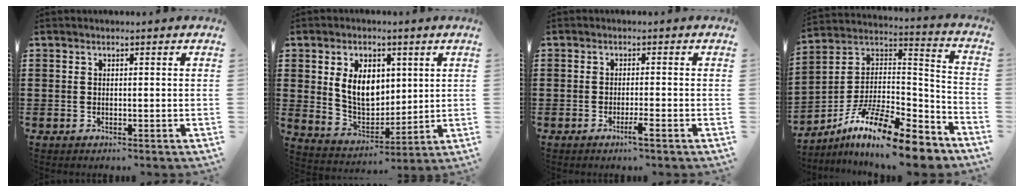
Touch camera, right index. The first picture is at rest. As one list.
[{"total": 8.4, "force": [2.1, 5.8, 5.7], "torque": [-0.119, 0.010, 0.035]}, {"total": 2.5, "force": [-1.5, -0.1, 2.0], "torque": [-0.039, -0.006, -0.029]}, {"total": 14.4, "force": [-10.5, 3.3, 9.3], "torque": [-0.167, 0.026, -0.193]}]